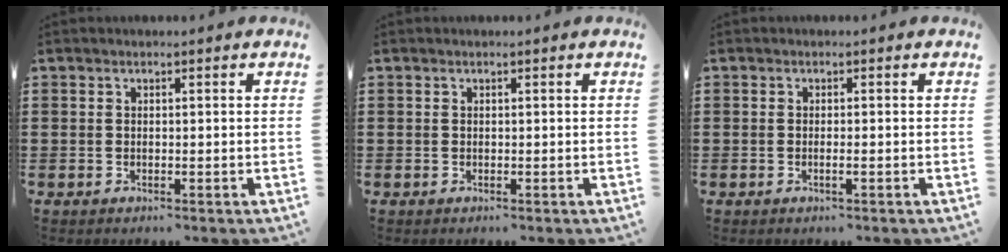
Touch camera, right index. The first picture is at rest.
{"total": 0.0}
{"total": 1.1, "force": [-0.4, -0.1, 1.0], "torque": [-0.015, -0.005, -0.007]}